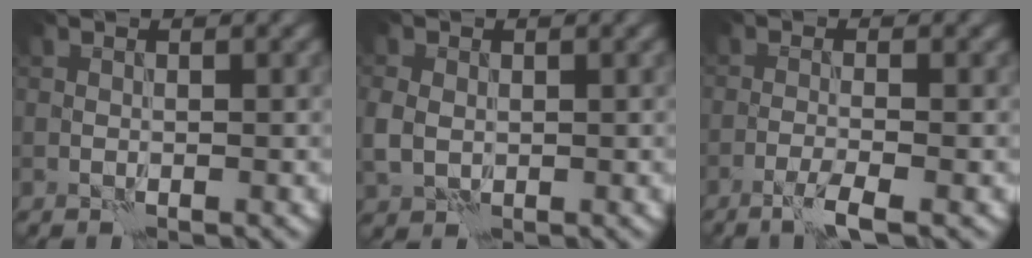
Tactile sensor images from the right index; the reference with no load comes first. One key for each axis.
{"total": 2.5, "fx": -0.3, "fy": 2.0, "fz": 1.4, "tx": -0.036, "ty": -0.001, "tz": -0.008}
{"total": 2.5, "fx": -1.5, "fy": 0.2, "fz": 2.0, "tx": -0.036, "ty": 0.002, "tz": -0.039}